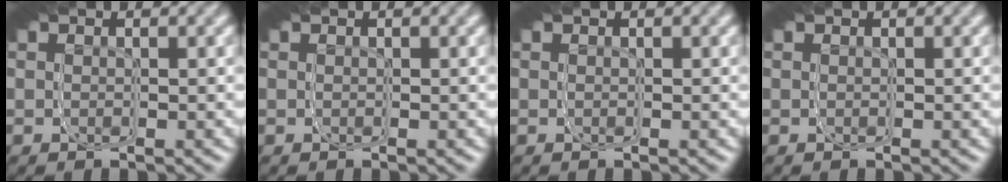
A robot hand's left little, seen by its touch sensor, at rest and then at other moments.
{"total": 0.0}
{"total": 0.0}
{"total": 0.0}